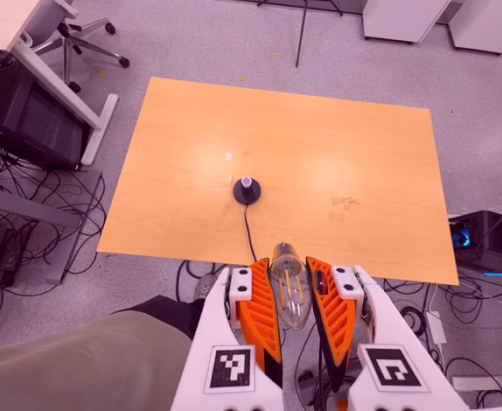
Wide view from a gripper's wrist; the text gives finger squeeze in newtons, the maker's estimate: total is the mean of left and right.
{"total": 21.5, "left": 24.1, "right": 18.8}